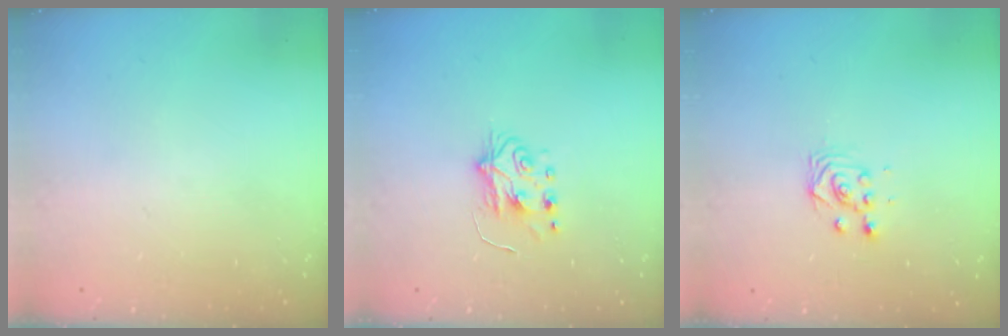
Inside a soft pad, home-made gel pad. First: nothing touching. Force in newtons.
{"total": 5.9, "press": 5.8, "slide": 0.7}
{"total": 2.9, "press": 2.9, "slide": 0.1}